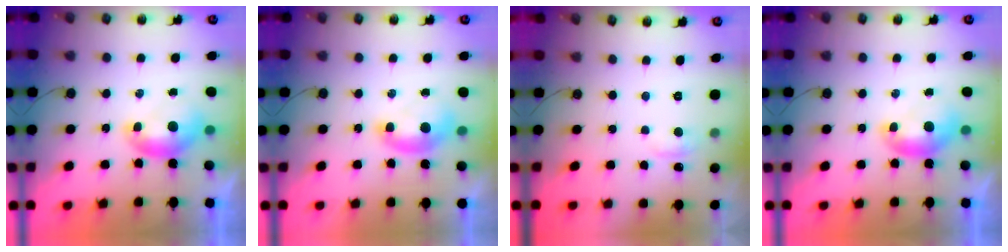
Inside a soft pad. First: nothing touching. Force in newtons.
{"total": 1.3, "press": 1.2, "slide": 0.5}
{"total": 2.1, "press": 2.0, "slide": 0.6}
{"total": 0.0}